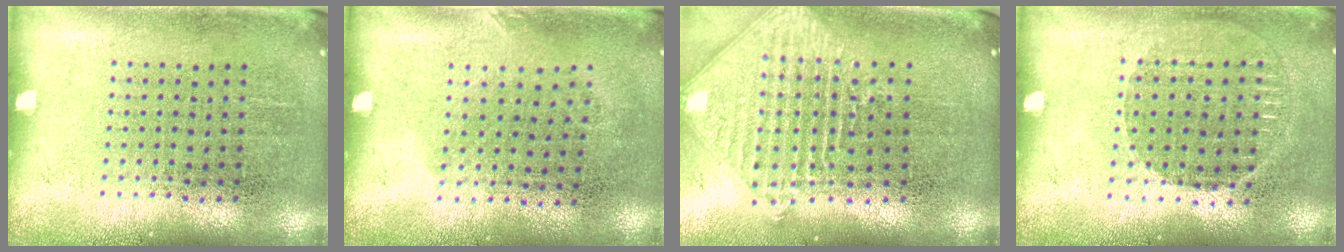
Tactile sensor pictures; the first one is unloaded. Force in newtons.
{"total": 0.9, "press": 0.6, "slide": 0.6}
{"total": 2.2, "press": 1.8, "slide": 1.3}
{"total": 1.0, "press": 1.0, "slide": 0.1}